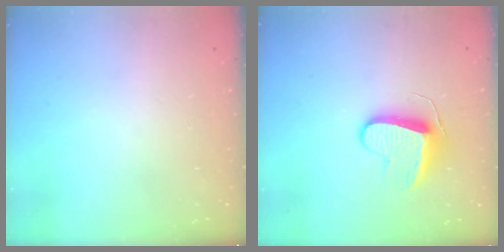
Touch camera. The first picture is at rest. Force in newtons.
{"total": 9.1, "press": 9.0, "slide": 0.6}